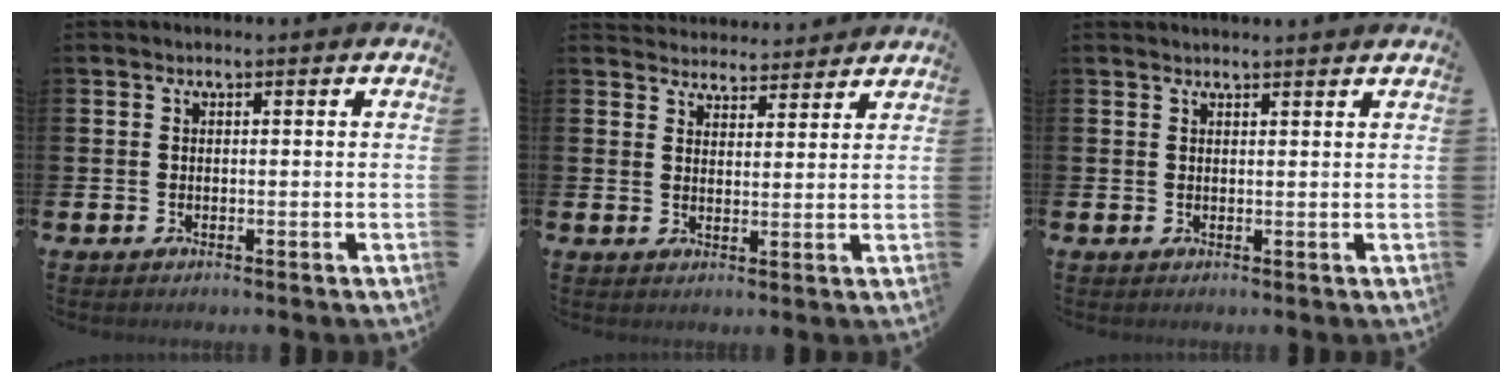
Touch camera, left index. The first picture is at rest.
{"total": 4.0, "force": [3.9, 0.8, -0.4], "torque": [-0.004, -0.023, 0.071]}
{"total": 1.2, "force": [1.2, -0.1, 0.1], "torque": [0.006, -0.007, 0.021]}